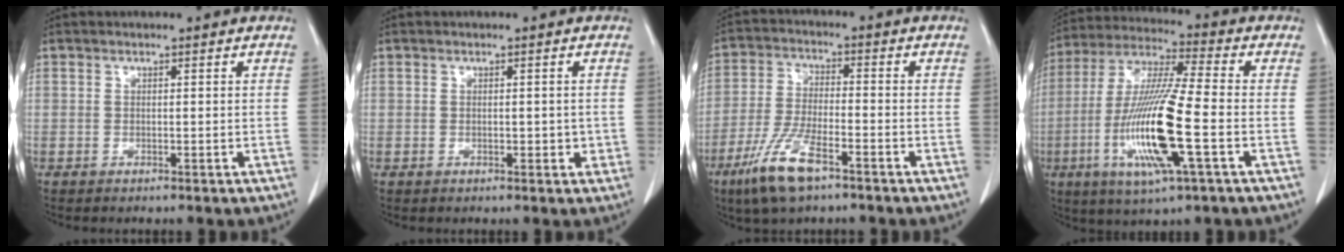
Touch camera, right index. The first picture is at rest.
{"total": 2.0, "force": [-0.2, 1.0, 1.7], "torque": [-0.023, 0.000, 0.000]}
{"total": 9.9, "force": [-6.1, 2.1, 7.5], "torque": [-0.158, -0.019, -0.114]}
{"total": 16.9, "force": [-4.4, 0.9, 16.2], "torque": [-0.338, -0.018, -0.086]}